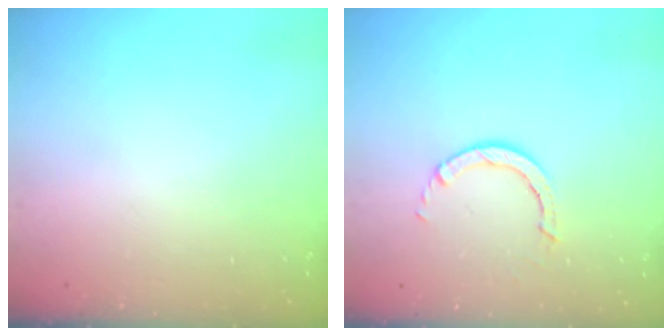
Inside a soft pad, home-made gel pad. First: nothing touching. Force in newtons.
{"total": 2.6, "press": 2.6, "slide": 0.3}